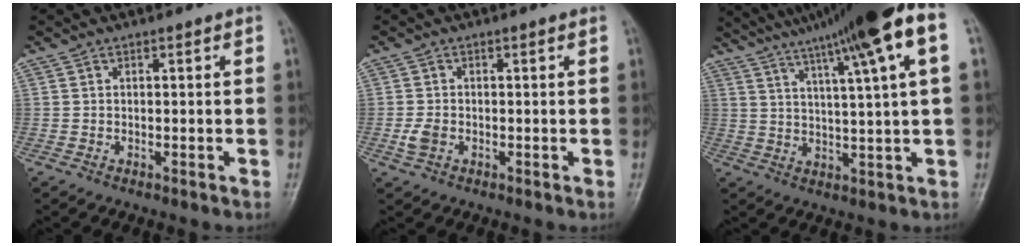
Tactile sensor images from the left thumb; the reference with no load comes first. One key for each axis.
{"total": 2.4, "fx": -0.6, "fy": 1.6, "fz": 1.6, "tx": -0.036, "ty": 0.001, "tz": -0.013}
{"total": 18.2, "fx": 10.3, "fy": 0.4, "fz": 15.0, "tx": -0.232, "ty": 0.006, "tz": 0.147}